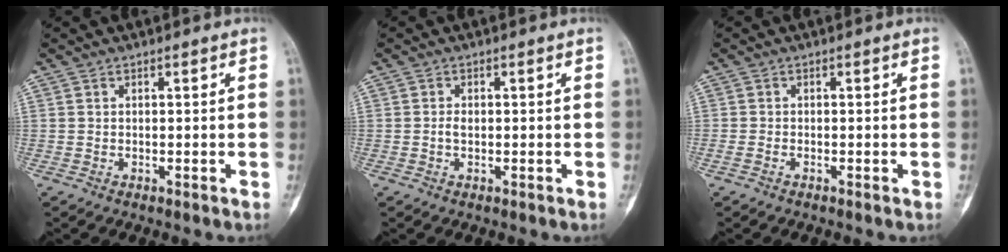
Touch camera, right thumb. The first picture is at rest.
{"total": 1.3, "force": [-0.1, 0.8, 1.0], "torque": [-0.020, 0.001, -0.003]}
{"total": 1.1, "force": [-0.5, 0.5, 0.8], "torque": [-0.014, 0.001, -0.010]}